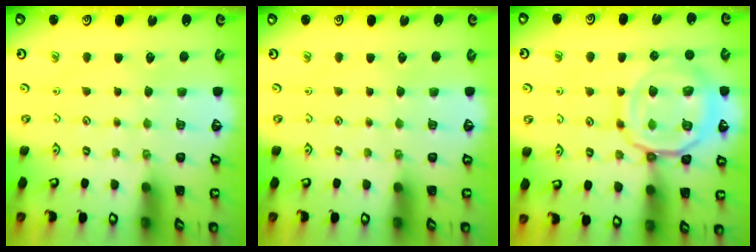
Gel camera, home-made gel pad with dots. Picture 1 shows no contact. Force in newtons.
{"total": 0.0}
{"total": 17.3, "press": 17.2, "slide": 1.7}